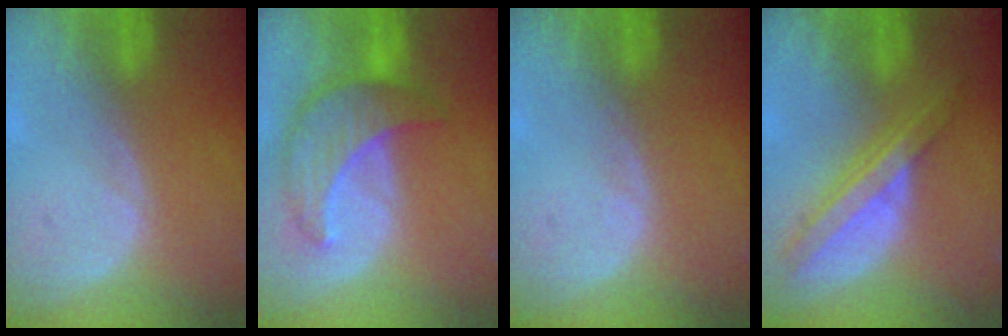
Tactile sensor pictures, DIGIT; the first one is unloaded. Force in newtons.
{"total": 8.6, "press": 7.7, "slide": 3.8}
{"total": 0.5, "press": 0.5, "slide": 0.1}
{"total": 8.1, "press": 6.9, "slide": 4.4}